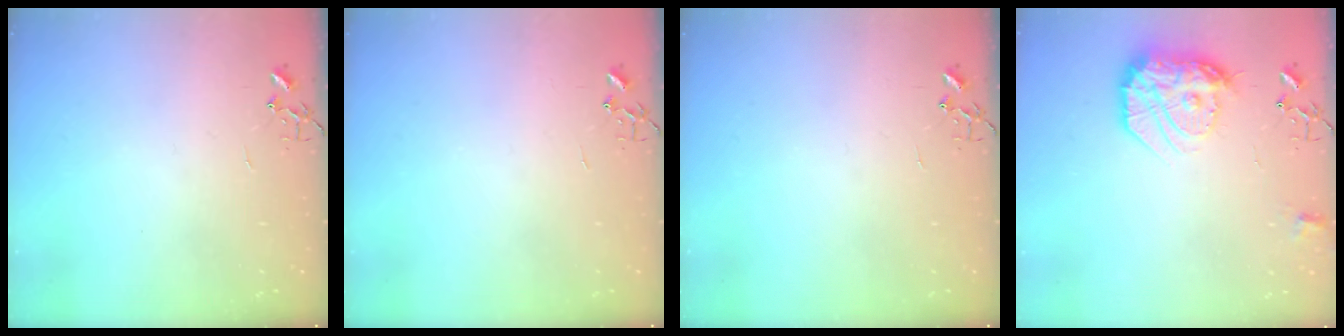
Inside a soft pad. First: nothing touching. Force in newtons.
{"total": 0.0}
{"total": 0.0}
{"total": 18.7, "press": 18.6, "slide": 1.6}